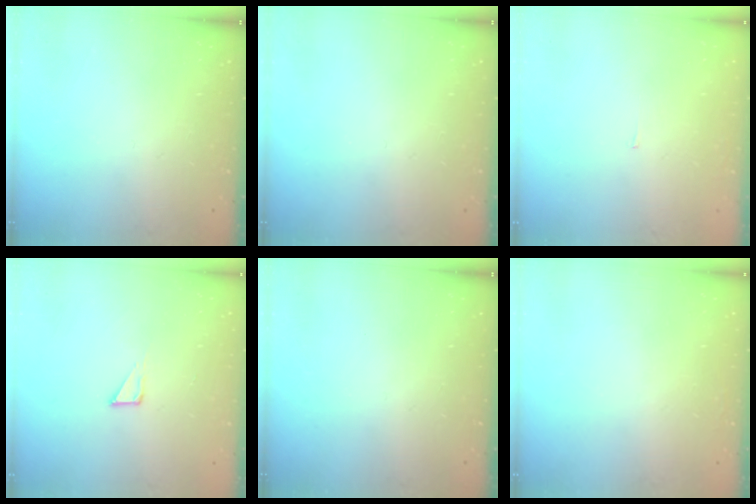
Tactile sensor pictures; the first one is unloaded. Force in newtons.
{"total": 0.0}
{"total": 1.9, "press": 1.9, "slide": 0.1}
{"total": 2.3, "press": 2.3, "slide": 0.1}
{"total": 0.0}
{"total": 1.6, "press": 1.6, "slide": 0.0}